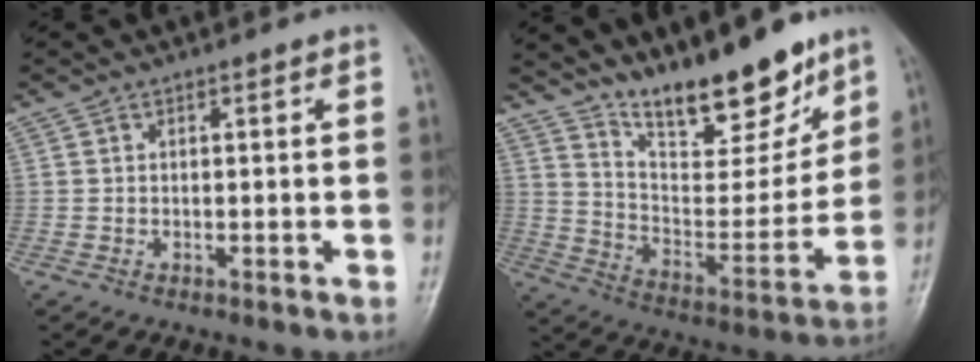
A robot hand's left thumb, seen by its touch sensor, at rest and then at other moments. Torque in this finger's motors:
{"motor_torque": [0.68, 0.28, 0.96, -1.81, 0.12]}